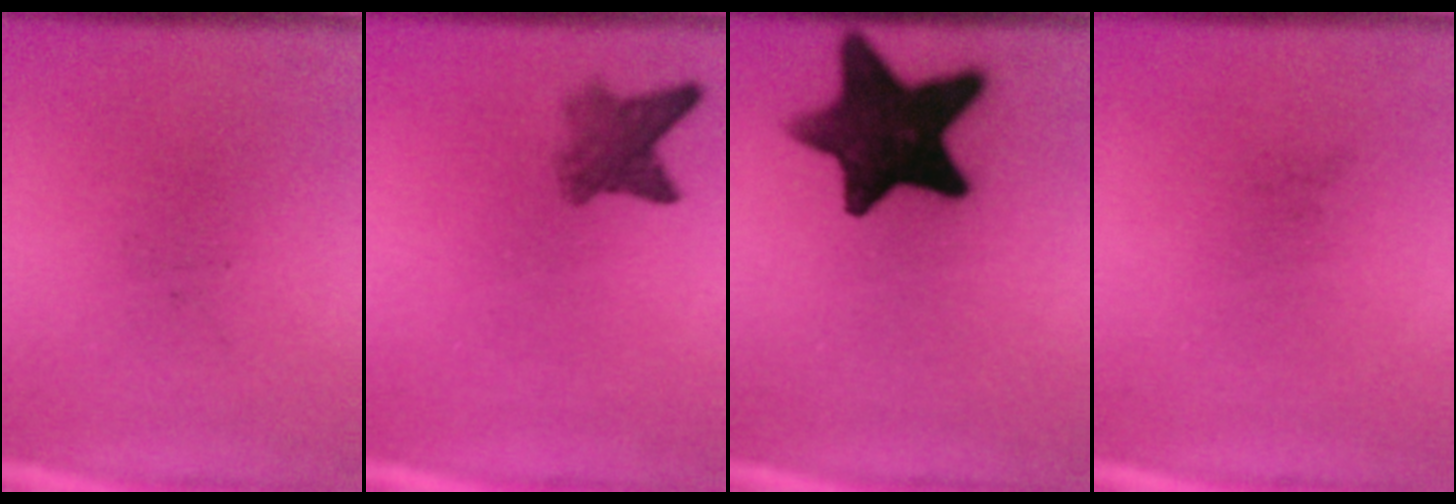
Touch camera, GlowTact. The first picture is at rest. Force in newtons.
{"total": 3.7}
{"total": 14.5}
{"total": 0.0}